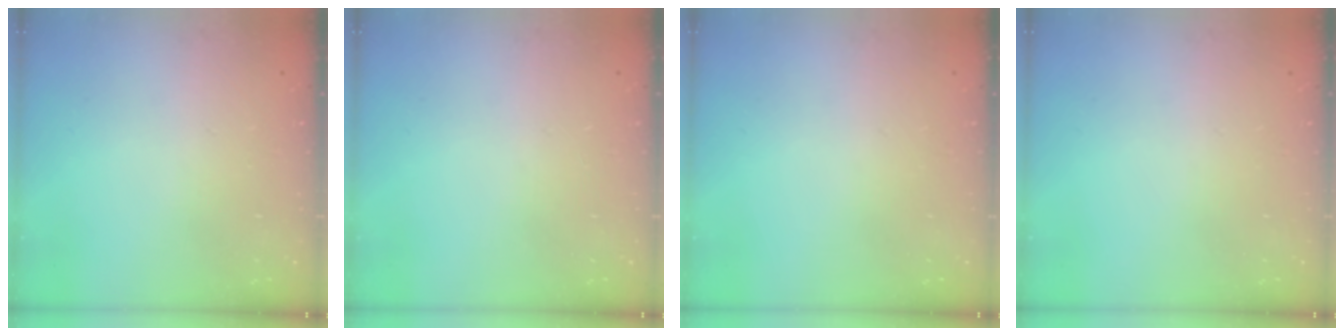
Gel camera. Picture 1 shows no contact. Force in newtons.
{"total": 0.0}
{"total": 0.0}
{"total": 0.0}